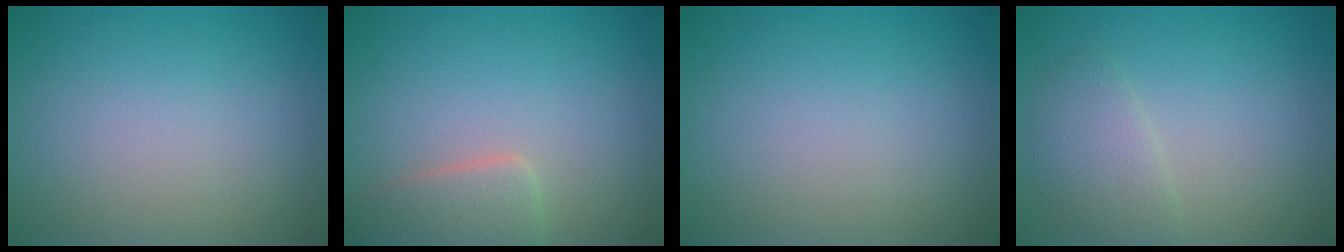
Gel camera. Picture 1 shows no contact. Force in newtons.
{"total": 2.9, "press": 2.9, "slide": 0.3}
{"total": 0.0}
{"total": 2.4, "press": 2.4, "slide": 0.1}